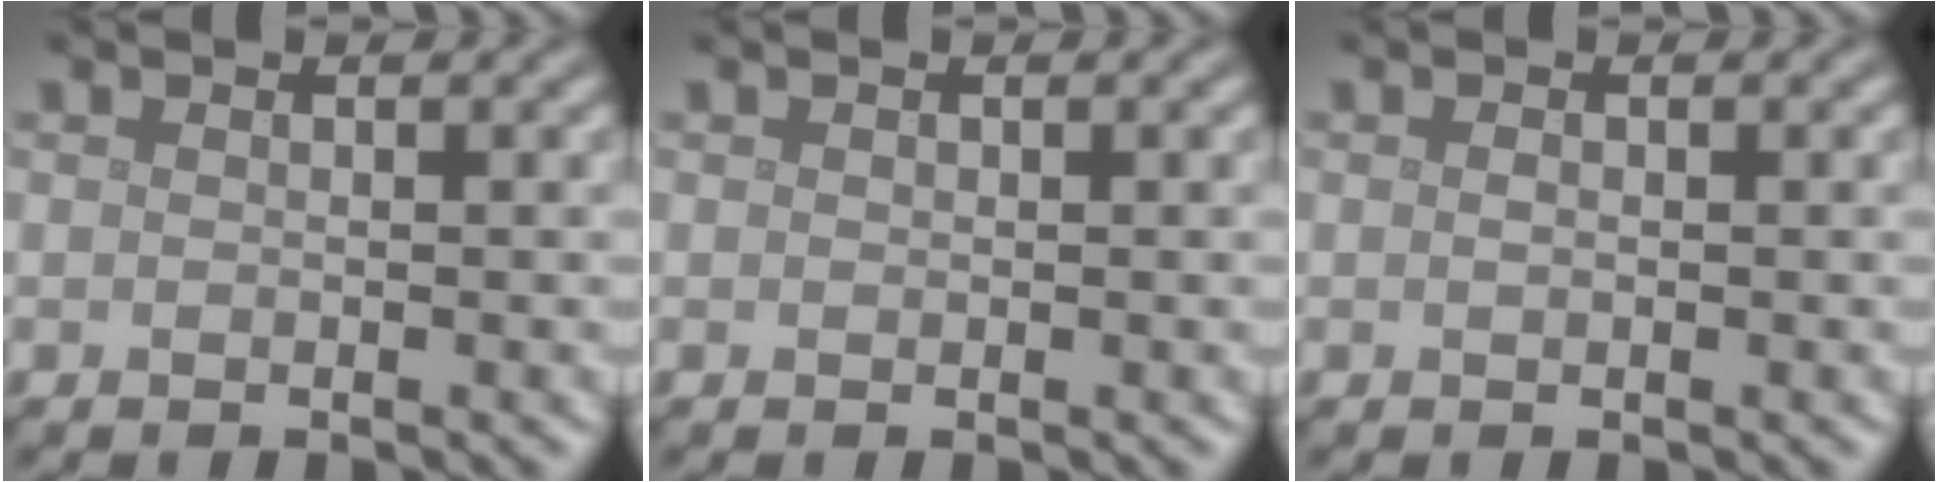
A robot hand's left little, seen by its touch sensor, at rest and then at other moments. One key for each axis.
{"total": 0.0}
{"total": 0.5, "fx": 0.0, "fy": 0.3, "fz": 0.4, "tx": -0.010, "ty": -0.001, "tz": 0.000}